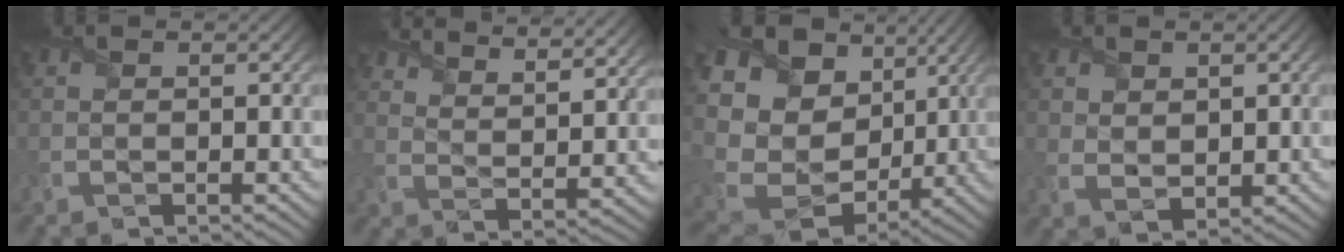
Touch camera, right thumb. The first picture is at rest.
{"total": 9.0, "force": [7.9, 2.1, 3.9], "torque": [-0.076, -0.020, 0.128]}
{"total": 16.3, "force": [3.7, 12.8, 9.3], "torque": [-0.233, -0.020, 0.099]}
{"total": 2.8, "force": [1.4, 2.0, 1.4], "torque": [-0.044, -0.007, 0.022]}